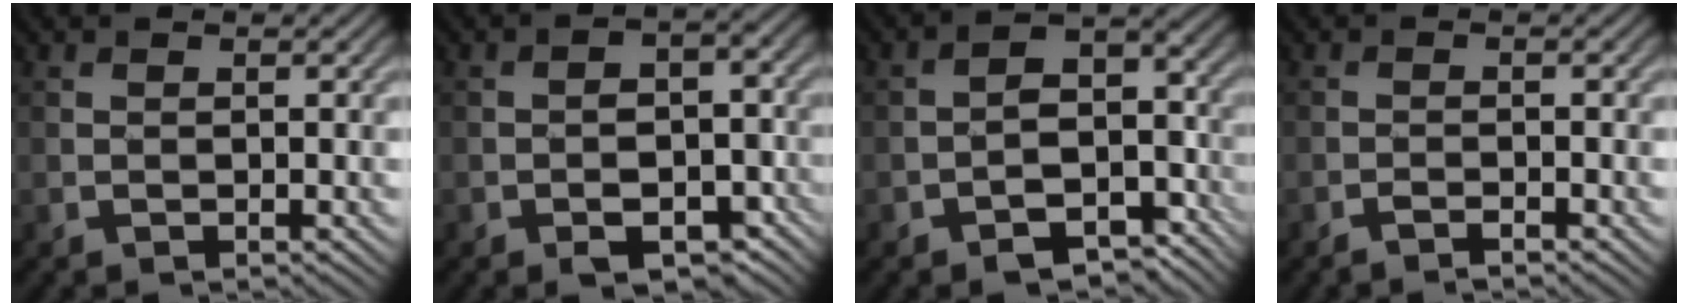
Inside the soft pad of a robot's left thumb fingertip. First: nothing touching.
{"total": 8.1, "force": [-3.9, 4.8, 5.2], "torque": [-0.068, -0.015, -0.047]}
{"total": 8.5, "force": [-4.4, 4.9, 5.4], "torque": [-0.082, -0.017, -0.076]}
{"total": 1.4, "force": [-1.2, 0.2, 0.8], "torque": [-0.016, 0.001, -0.026]}